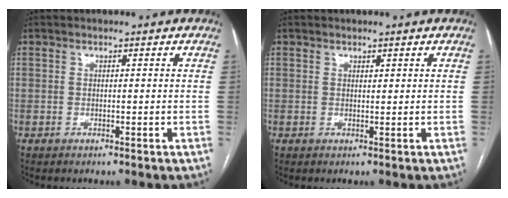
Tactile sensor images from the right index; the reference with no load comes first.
{"total": 0.6, "force": [0.4, 0.2, 0.3], "torque": [-0.004, -0.003, 0.007]}